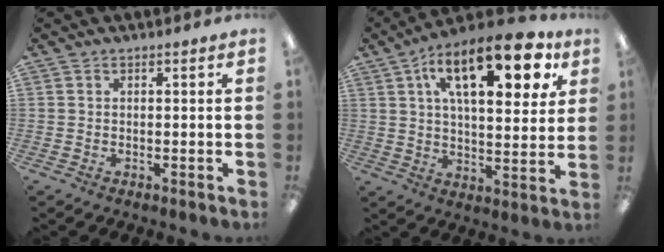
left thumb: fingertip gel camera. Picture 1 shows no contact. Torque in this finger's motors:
{"motor_torque": [1.08, 1.08, 1.39, -1.38, 0.47]}